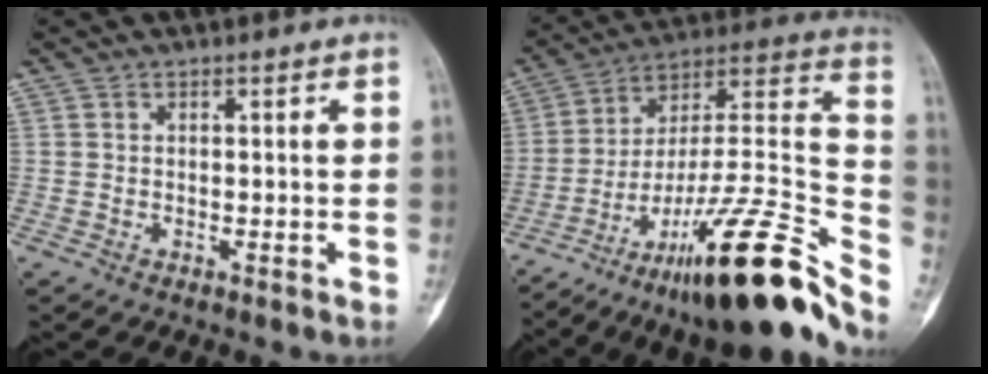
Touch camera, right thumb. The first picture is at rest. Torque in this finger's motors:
{"motor_torque": [0.60, 0.04, 1.49, -1.26, 0.36]}